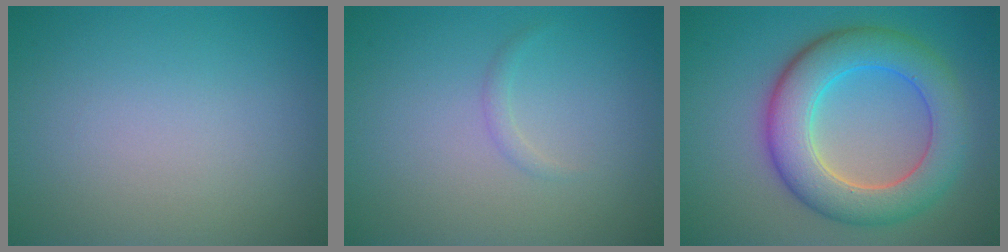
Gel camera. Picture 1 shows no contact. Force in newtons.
{"total": 0.7, "press": 0.7, "slide": 0.0}
{"total": 7.8, "press": 7.8, "slide": 0.4}